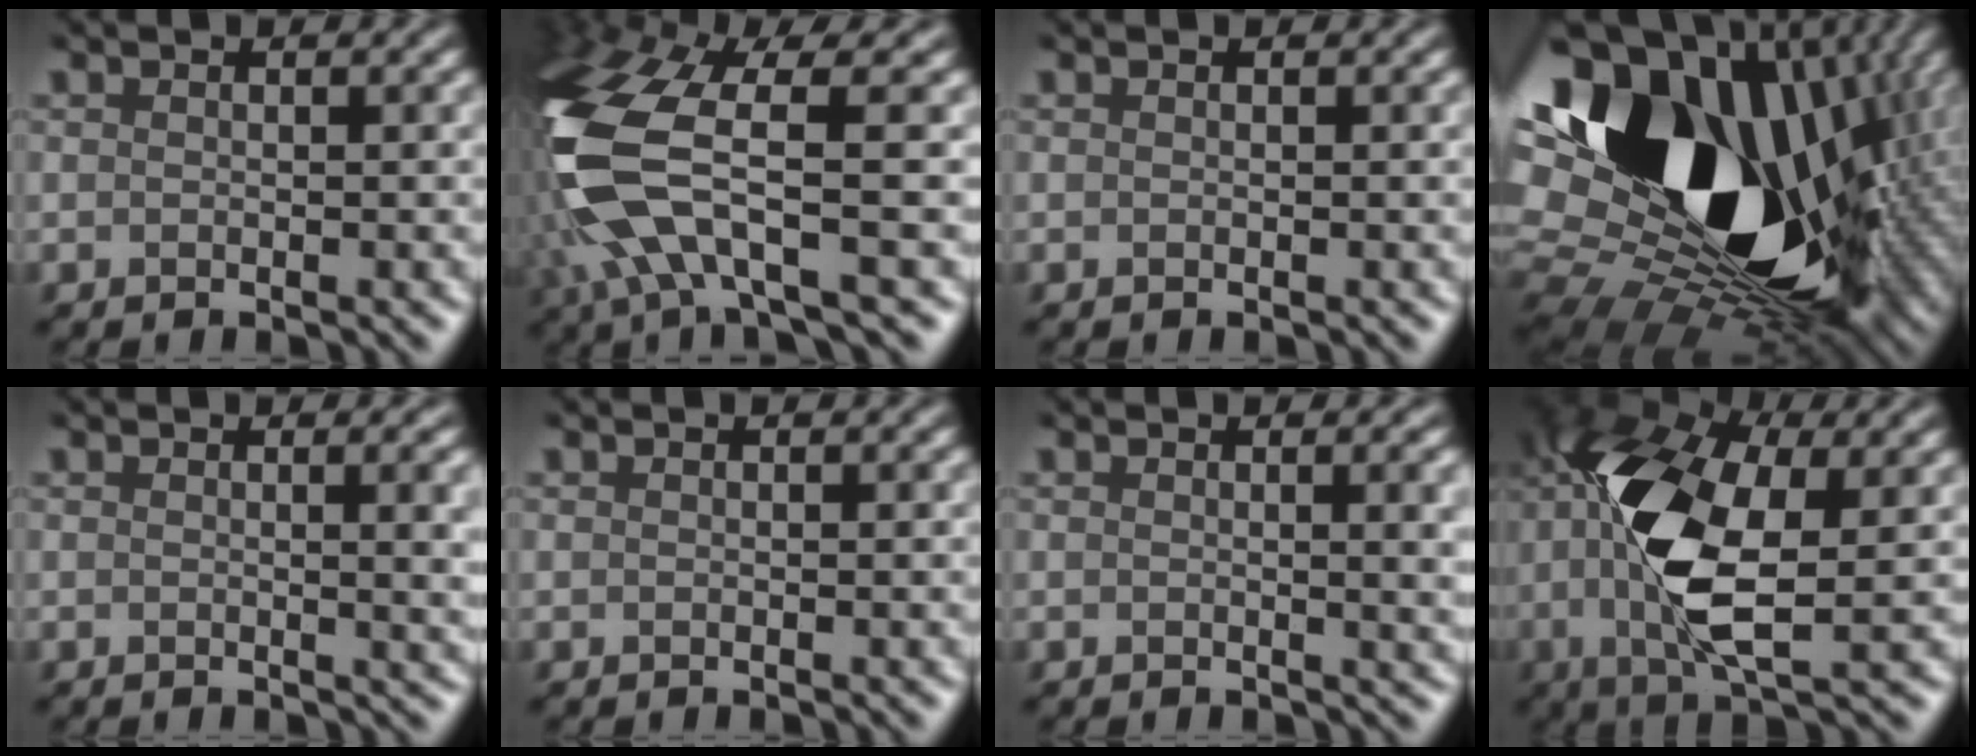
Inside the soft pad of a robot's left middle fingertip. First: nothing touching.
{"total": 10.0, "force": [-2.0, 3.9, 9.0], "torque": [-0.226, -0.009, -0.038]}
{"total": 0.0}
{"total": 21.0, "force": [2.6, 15.1, 14.4], "torque": [-0.281, -0.037, 0.082]}
{"total": 4.9, "force": [0.7, 2.3, 4.3], "torque": [-0.026, 0.019, -0.007]}
{"total": 0.0}
{"total": 4.4, "force": [0.6, 2.0, 3.9], "torque": [-0.025, 0.018, -0.008]}
{"total": 9.7, "force": [0.2, 4.5, 8.6], "torque": [-0.183, 0.002, 0.004]}